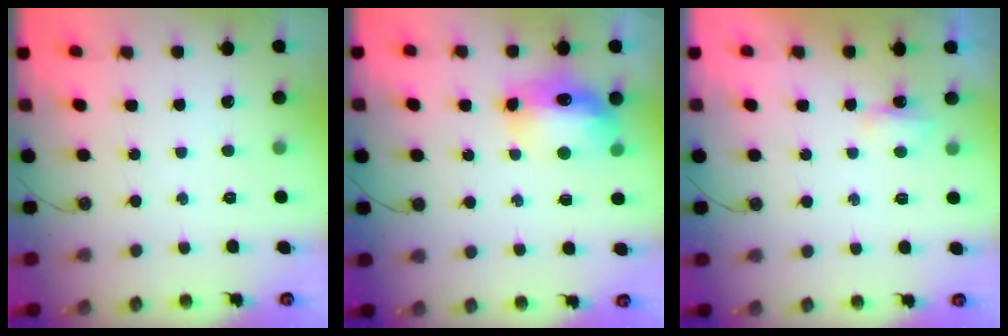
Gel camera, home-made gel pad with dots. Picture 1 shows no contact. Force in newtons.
{"total": 12.7, "press": 12.6, "slide": 1.2}
{"total": 3.6, "press": 3.5, "slide": 0.5}